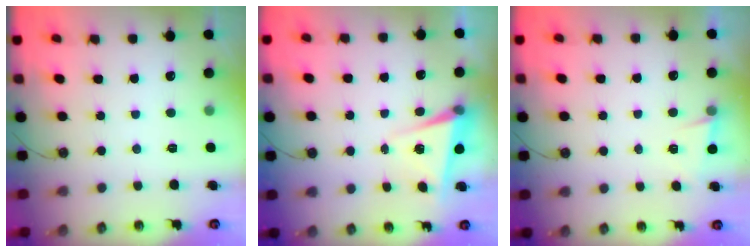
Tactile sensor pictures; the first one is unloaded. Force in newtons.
{"total": 6.2, "press": 5.9, "slide": 1.9}
{"total": 2.7, "press": 2.6, "slide": 1.0}